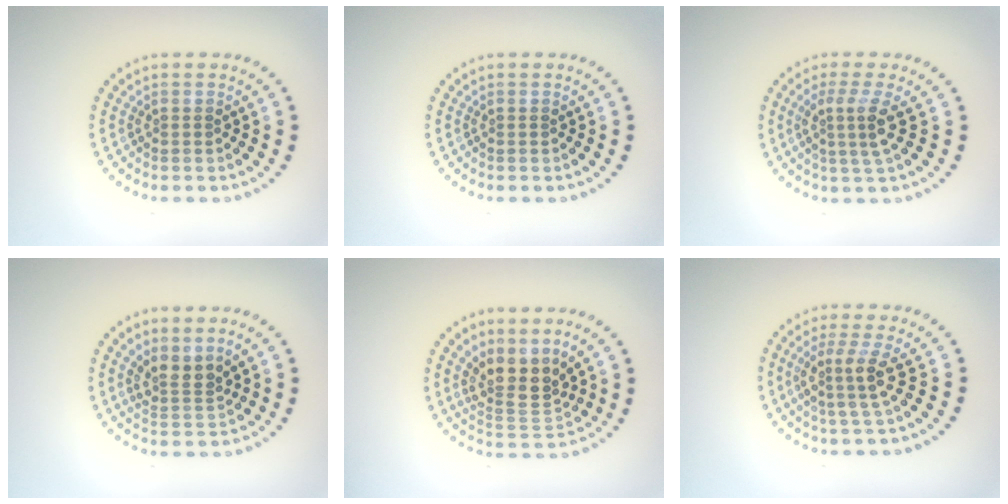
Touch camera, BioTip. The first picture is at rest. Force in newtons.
{"total": 0.0}
{"total": 3.0, "press": 2.2, "slide": 2.0}
{"total": 2.5, "press": 1.8, "slide": 1.7}
{"total": 3.7, "press": 2.9, "slide": 2.3}
{"total": 3.1, "press": 2.3, "slide": 2.0}